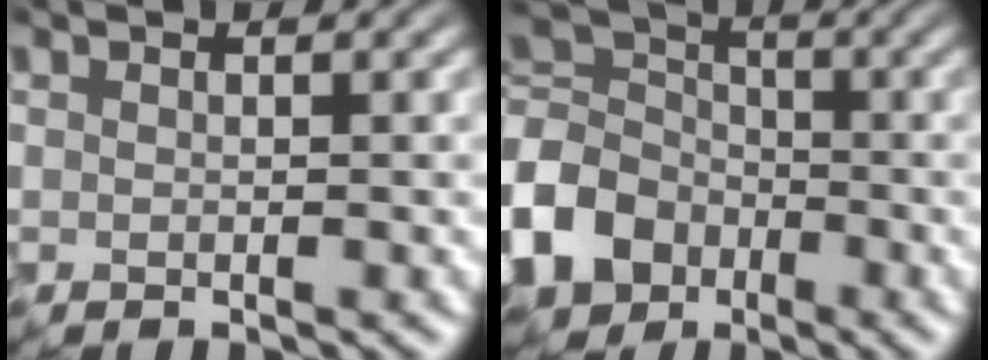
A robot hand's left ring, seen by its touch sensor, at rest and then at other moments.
{"total": 9.0, "force": [-4.8, 6.9, 3.3], "torque": [-0.105, 0.001, -0.107]}